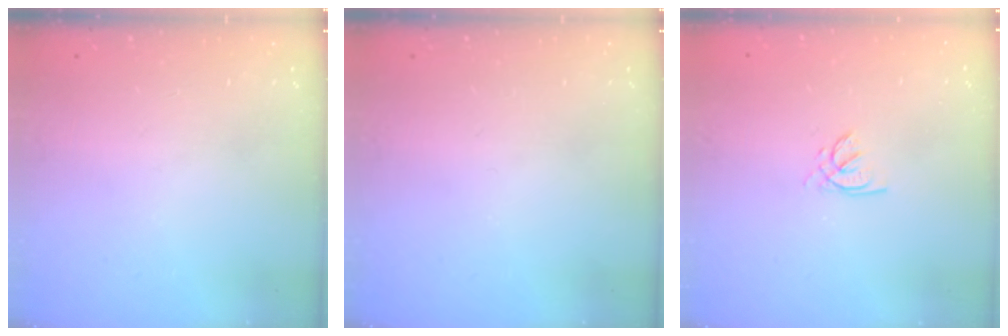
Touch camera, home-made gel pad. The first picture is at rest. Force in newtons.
{"total": 0.0}
{"total": 1.4, "press": 1.4, "slide": 0.2}